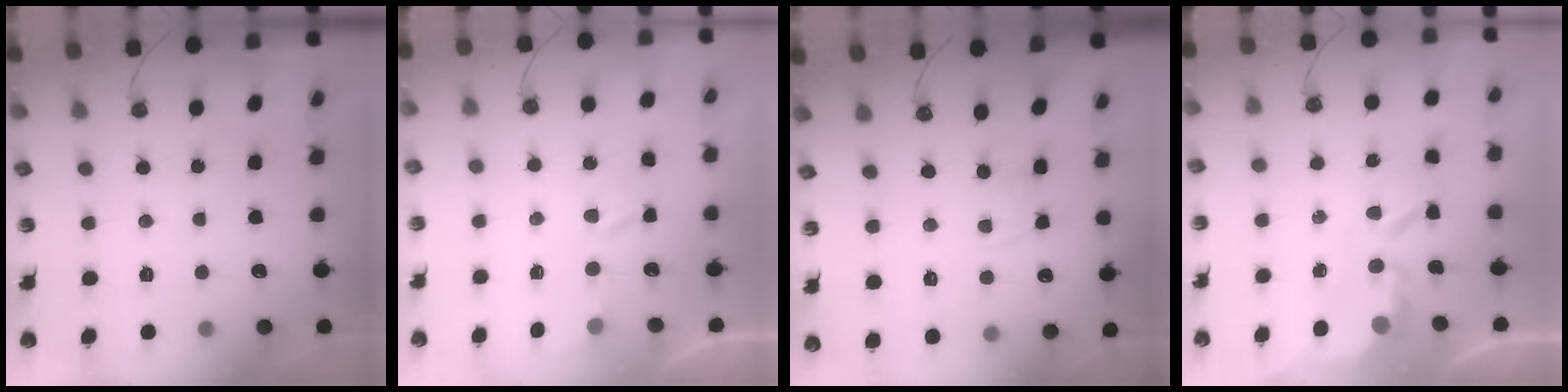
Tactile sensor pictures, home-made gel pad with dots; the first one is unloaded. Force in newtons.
{"total": 3.3, "press": 3.3, "slide": 0.7}
{"total": 2.3, "press": 2.3, "slide": 0.4}
{"total": 5.0, "press": 5.0, "slide": 0.3}